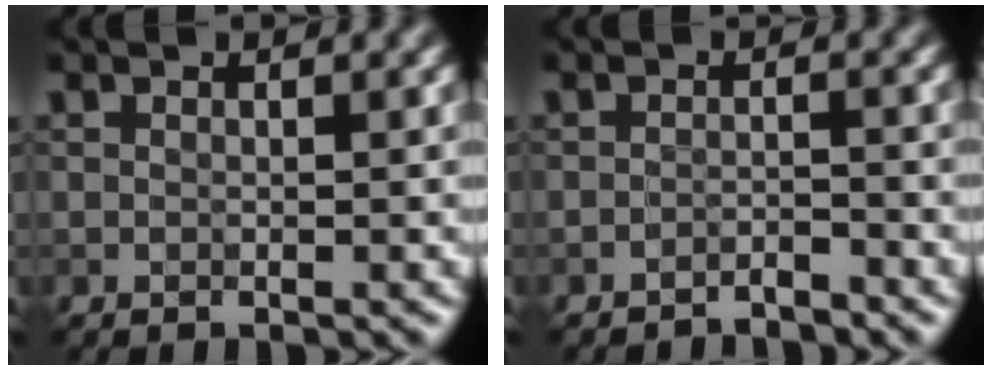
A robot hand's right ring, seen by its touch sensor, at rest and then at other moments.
{"total": 1.6, "force": [-1.6, 0.1, 0.3], "torque": [-0.001, 0.000, -0.030]}